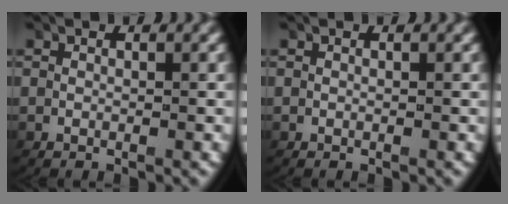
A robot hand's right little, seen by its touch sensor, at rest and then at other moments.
{"total": 0.0}